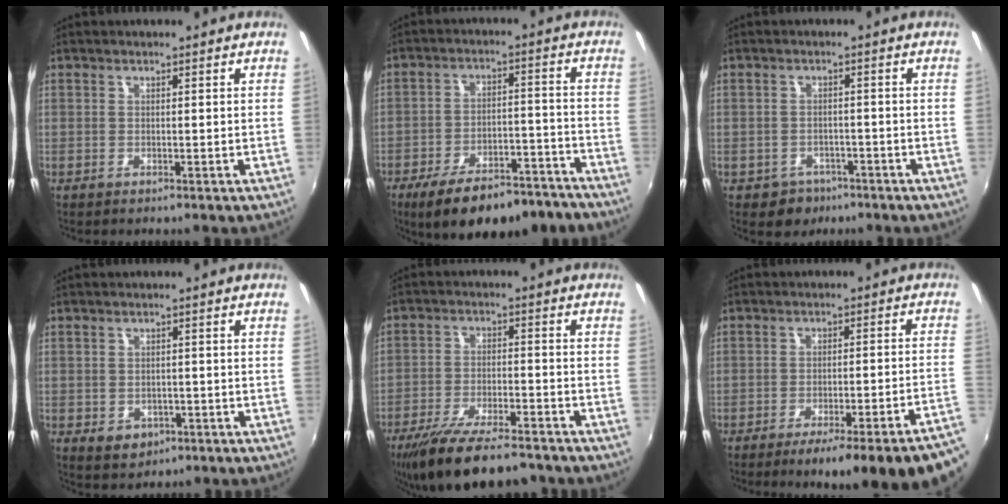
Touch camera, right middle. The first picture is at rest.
{"total": 17.1, "force": [-13.5, 5.5, 9.0], "torque": [-0.156, -0.007, -0.186]}
{"total": 4.8, "force": [-2.8, 3.8, 0.7], "torque": [-0.029, 0.001, -0.036]}
{"total": 4.8, "force": [-2.0, 3.8, 2.2], "torque": [-0.046, -0.009, -0.021]}
{"total": 15.8, "force": [-12.8, 4.0, 8.4], "torque": [-0.174, -0.032, -0.206]}
{"total": 19.2, "force": [-15.0, 0.8, 12.0], "torque": [-0.143, -0.034, -0.196]}